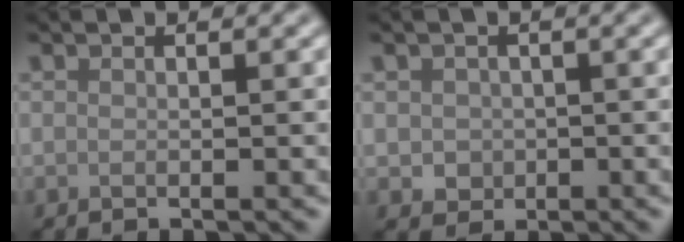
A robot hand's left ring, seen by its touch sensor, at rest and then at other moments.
{"total": 1.7, "force": [-0.1, 1.6, 0.6], "torque": [-0.008, -0.006, -0.002]}